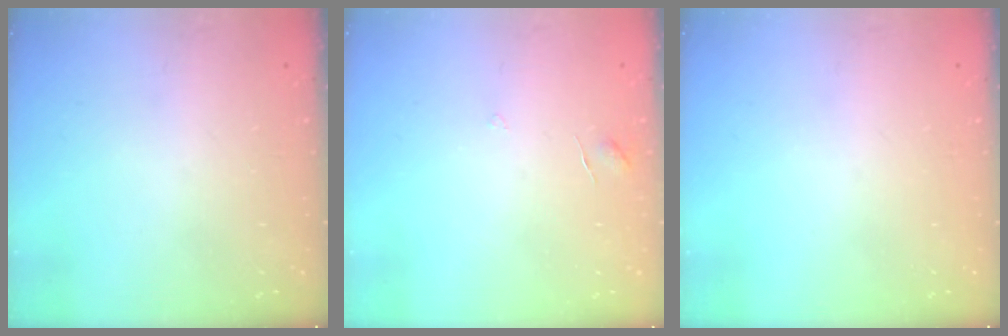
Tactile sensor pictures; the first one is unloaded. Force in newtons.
{"total": 2.9, "press": 2.9, "slide": 0.2}
{"total": 0.0}